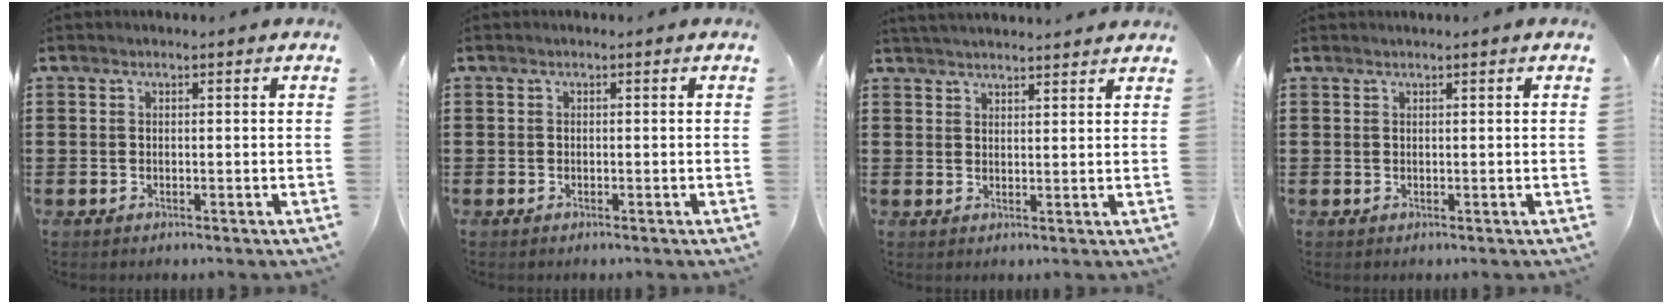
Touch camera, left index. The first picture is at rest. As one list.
[{"total": 0.0}, {"total": 2.6, "force": [2.6, -0.2, 0.1], "torque": [-0.009, -0.004, 0.049]}, {"total": 0.5, "force": [0.4, -0.1, 0.2], "torque": [-0.005, -0.003, 0.009]}]